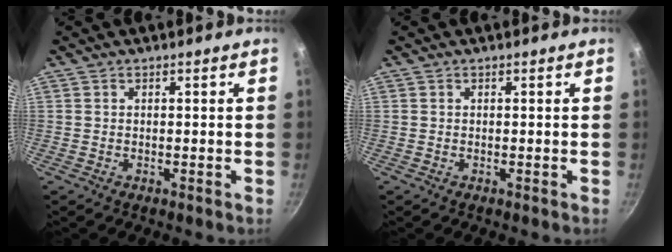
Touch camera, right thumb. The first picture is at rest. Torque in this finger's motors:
{"motor_torque": [0.01, 0.01, 0.04, -0.04, 0.00]}